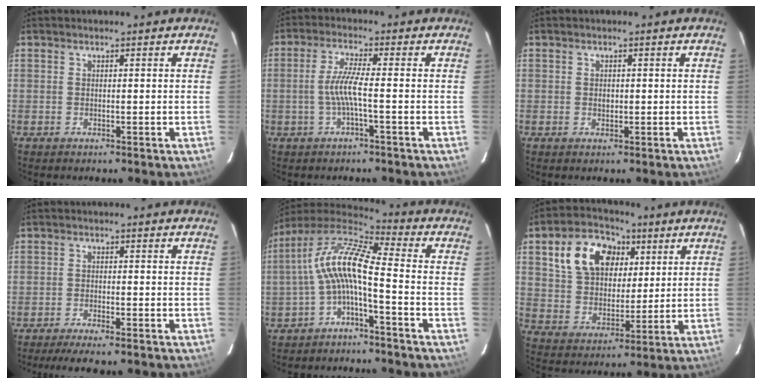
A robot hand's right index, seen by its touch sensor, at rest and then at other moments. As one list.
[{"total": 5.0, "force": [-1.3, -0.3, 4.8], "torque": [-0.104, 0.000, -0.023]}, {"total": 1.1, "force": [0.0, 0.9, 0.6], "torque": [-0.009, 0.002, 0.001]}, {"total": 6.8, "force": [-5.7, 0.8, 3.6], "torque": [-0.082, -0.017, -0.094]}, {"total": 11.0, "force": [-2.2, 2.2, 10.6], "torque": [-0.218, 0.020, -0.049]}, {"total": 14.9, "force": [6.0, 10.4, 8.9], "torque": [-0.187, 0.044, 0.116]}]